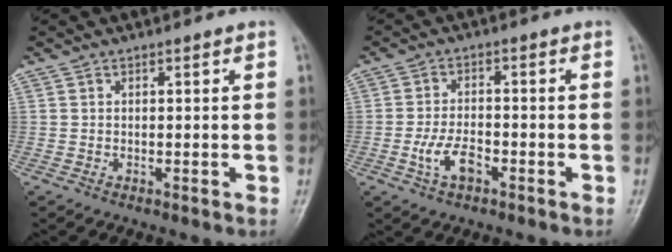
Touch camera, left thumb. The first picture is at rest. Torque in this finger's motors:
{"motor_torque": [-0.27, 0.74, 0.69, 0.21, 0.08]}